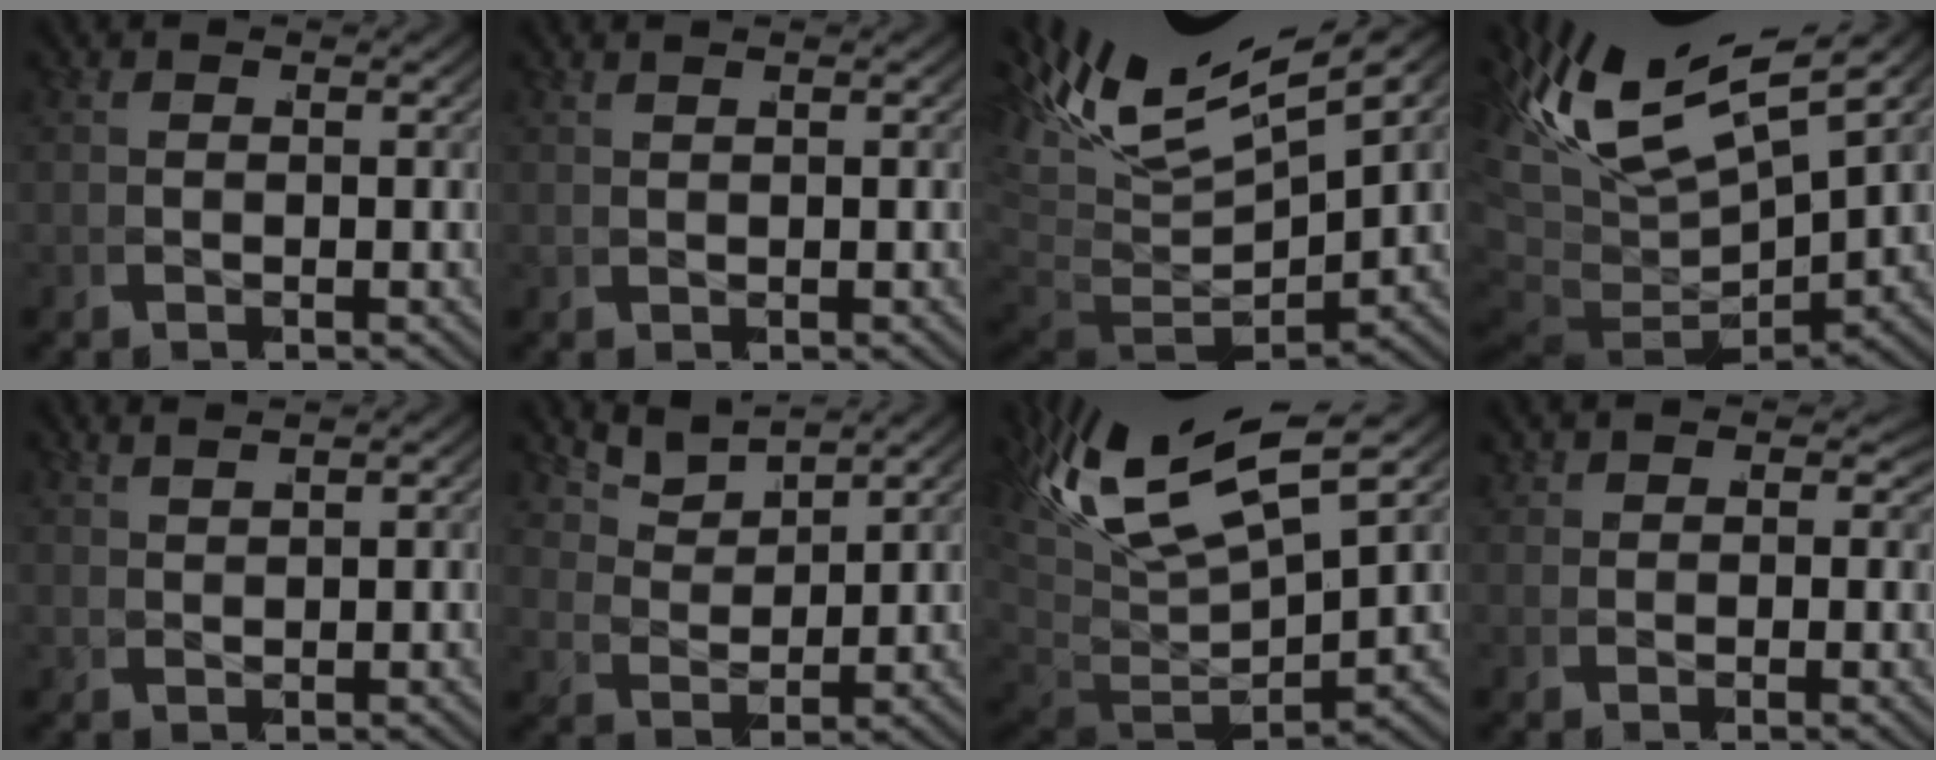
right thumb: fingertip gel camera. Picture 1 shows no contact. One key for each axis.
{"total": 0.8, "fx": 0.7, "fy": -0.3, "fz": -0.2, "tx": 0.009, "ty": 0.004, "tz": 0.014}
{"total": 9.9, "fx": 0.6, "fy": 6.0, "fz": 7.8, "tx": -0.140, "ty": -0.026, "tz": 0.022}
{"total": 10.6, "fx": -0.1, "fy": 6.7, "fz": 8.2, "tx": -0.162, "ty": -0.034, "tz": 0.012}
{"total": 1.6, "fx": 1.6, "fy": -0.4, "fz": -0.2, "tx": 0.011, "ty": 0.012, "tz": 0.030}
{"total": 3.0, "fx": 2.9, "fy": 0.4, "fz": 0.4, "tx": -0.012, "ty": 0.010, "tz": 0.053}
{"total": 10.2, "fx": -0.1, "fy": 6.0, "fz": 8.2, "tx": -0.152, "ty": -0.024, "tz": 0.012}
{"total": 1.6, "fx": 1.5, "fy": 0.5, "fz": -0.2, "tx": 0.010, "ty": 0.007, "tz": 0.022}